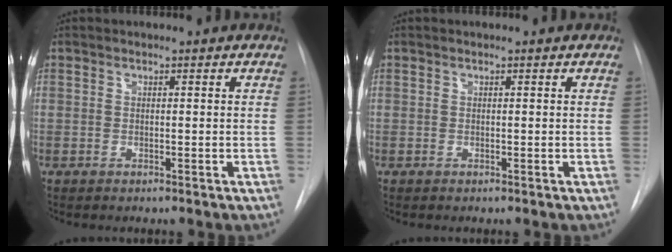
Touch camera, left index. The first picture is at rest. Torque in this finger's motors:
{"motor_torque": [-0.09, 0.11, 0.00, 0.00]}